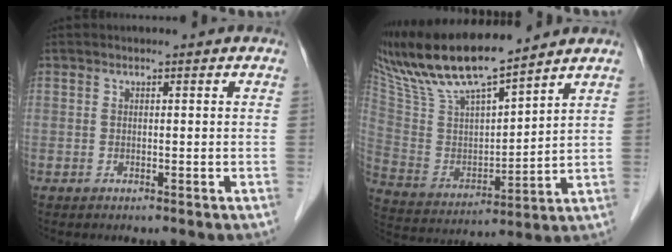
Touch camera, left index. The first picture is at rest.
{"total": 16.1, "force": [14.1, 1.4, 7.5], "torque": [-0.158, 0.006, 0.275]}